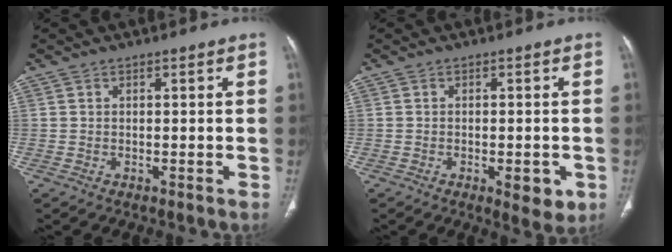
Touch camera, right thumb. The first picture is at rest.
{"total": 5.1, "force": [-1.8, 2.2, 4.2], "torque": [-0.039, -0.004, -0.017]}